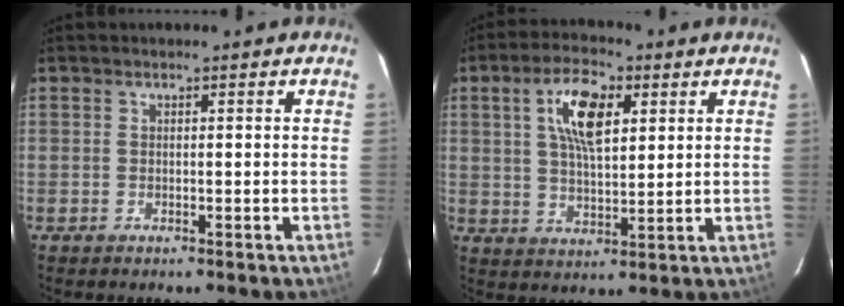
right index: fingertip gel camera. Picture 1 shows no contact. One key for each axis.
{"total": 9.7, "fx": 3.5, "fy": 4.1, "fz": 8.1, "tx": -0.151, "ty": 0.015, "tz": 0.064}